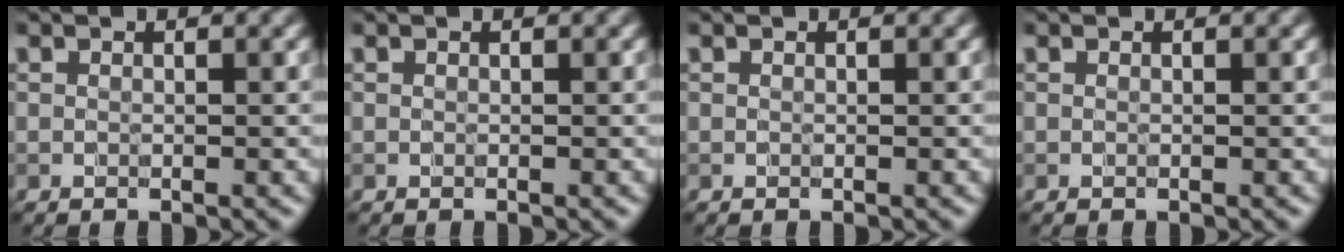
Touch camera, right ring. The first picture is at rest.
{"total": 0.0}
{"total": 0.0}
{"total": 0.0}